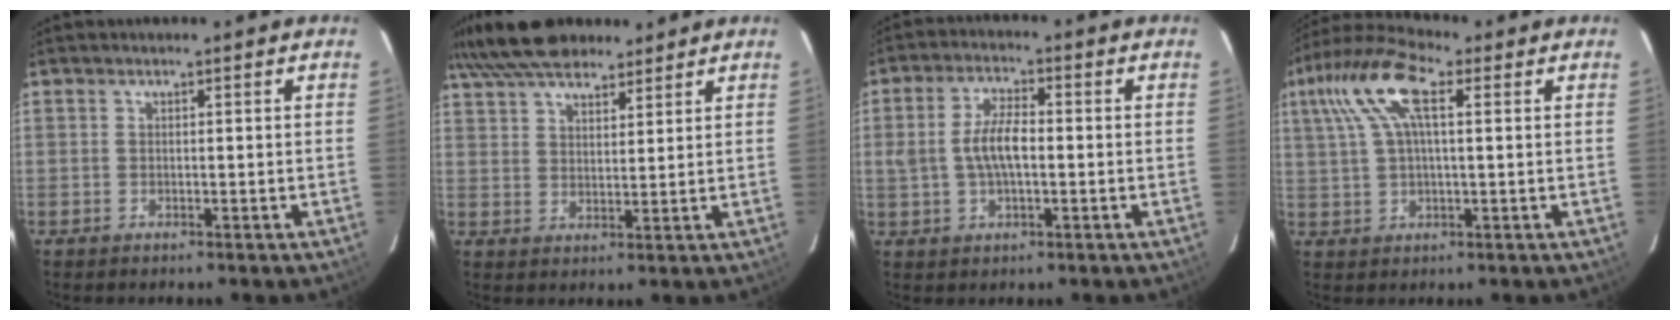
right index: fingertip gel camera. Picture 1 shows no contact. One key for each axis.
{"total": 14.3, "fx": 11.4, "fy": 5.8, "fz": 6.5, "tx": -0.140, "ty": 0.055, "tz": 0.193}
{"total": 6.9, "fx": -0.4, "fy": 3.0, "fz": 6.2, "tx": -0.122, "ty": 0.008, "tz": -0.003}
{"total": 11.7, "fx": 4.3, "fy": 4.2, "fz": 10.1, "tx": -0.205, "ty": 0.032, "tz": 0.075}